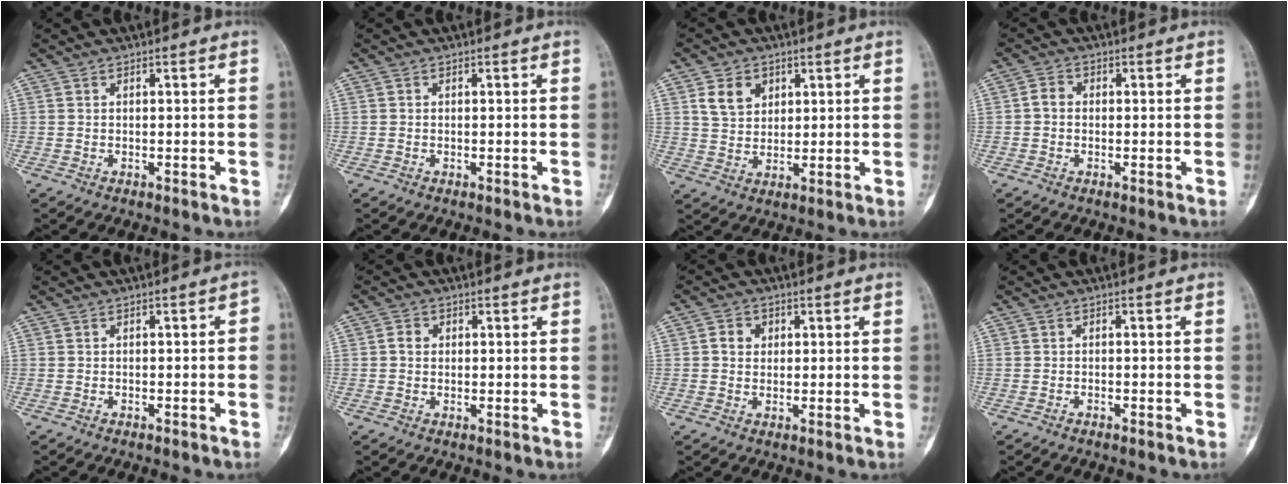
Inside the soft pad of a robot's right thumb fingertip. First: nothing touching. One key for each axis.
{"total": 0.0}
{"total": 6.4, "fx": 2.7, "fy": 4.9, "fz": 3.1, "tx": -0.034, "ty": -0.010, "tz": 0.052}
{"total": 2.2, "fx": -0.2, "fy": 1.8, "fz": 1.3, "tx": -0.018, "ty": 0.007, "tz": -0.012}
{"total": 1.7, "fx": -0.8, "fy": 0.7, "fz": 1.3, "tx": -0.014, "ty": 0.026, "tz": -0.014}
{"total": 1.9, "fx": 0.1, "fy": 1.6, "fz": 0.9, "tx": -0.008, "ty": 0.005, "tz": -0.001}
{"total": 3.0, "fx": 0.6, "fy": 2.7, "fz": 1.3, "tx": -0.005, "ty": 0.003, "tz": 0.007}
{"total": 0.7, "fx": -0.6, "fy": 0.1, "fz": 0.4, "tx": -0.012, "ty": 0.003, "tz": -0.009}